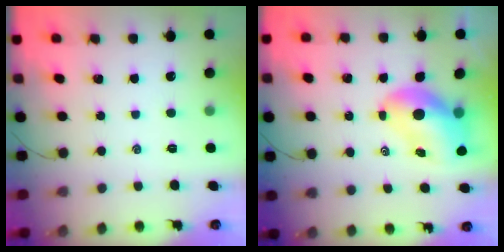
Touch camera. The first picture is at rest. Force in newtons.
{"total": 10.0, "press": 9.6, "slide": 3.1}